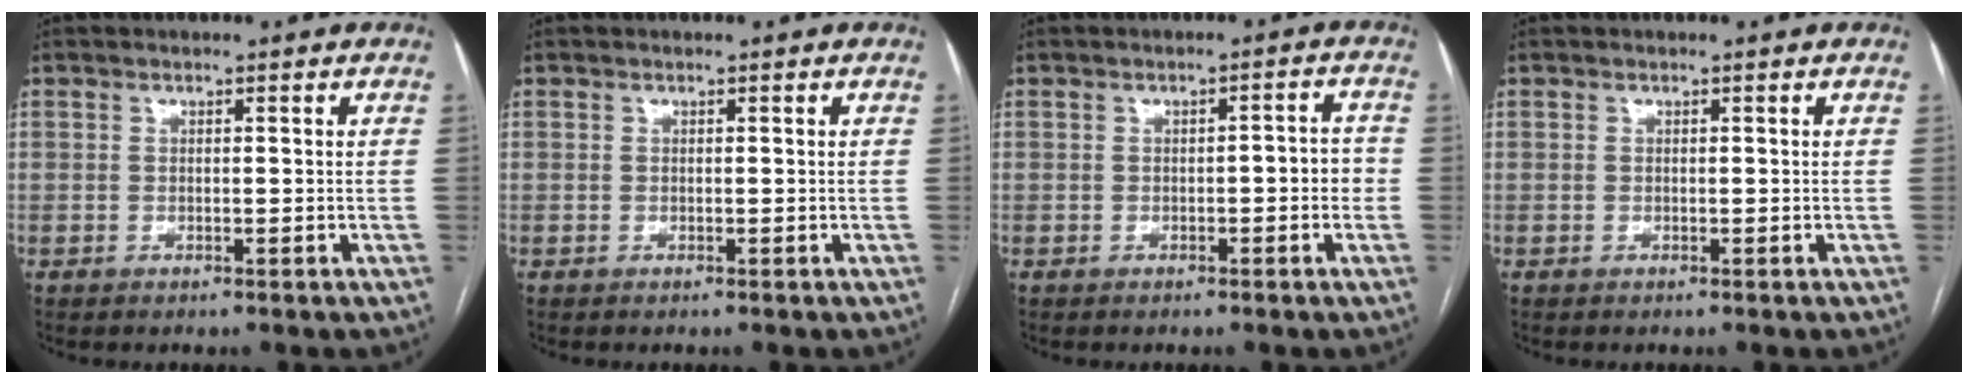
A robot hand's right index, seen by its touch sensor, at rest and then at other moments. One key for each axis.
{"total": 0.0}
{"total": 3.2, "fx": -0.7, "fy": 1.0, "fz": 2.9, "tx": -0.034, "ty": 0.013, "tz": -0.008}
{"total": 0.0}